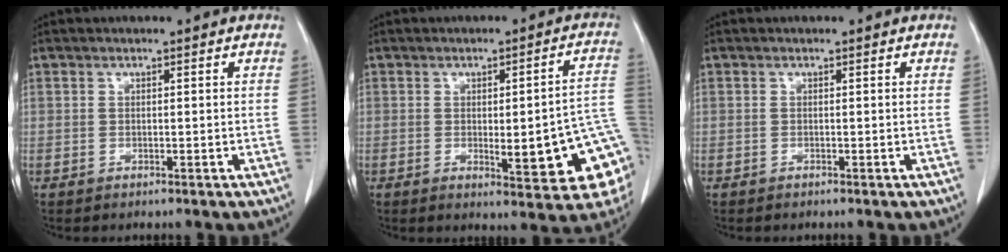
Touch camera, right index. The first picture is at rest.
{"total": 15.3, "force": [-2.9, 3.2, 14.6], "torque": [-0.121, 0.018, -0.016]}
{"total": 0.0}